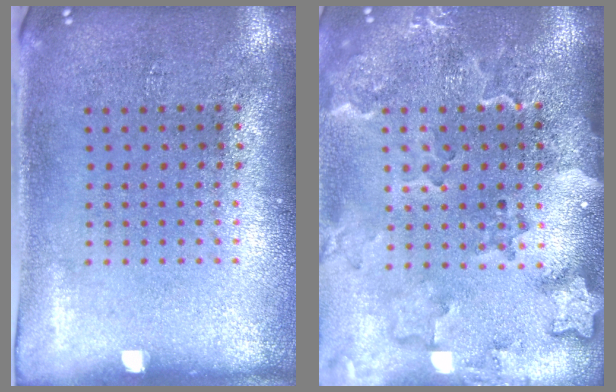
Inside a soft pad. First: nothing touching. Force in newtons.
{"total": 2.8, "press": 2.3, "slide": 1.6}